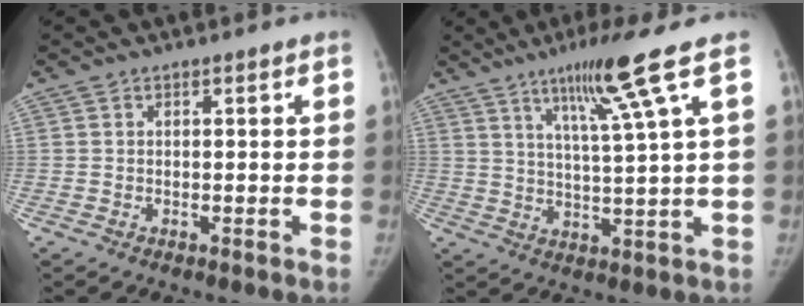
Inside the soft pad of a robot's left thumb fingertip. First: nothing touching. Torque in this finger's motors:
{"motor_torque": [0.43, -0.56, 1.13, -0.64, 0.10]}